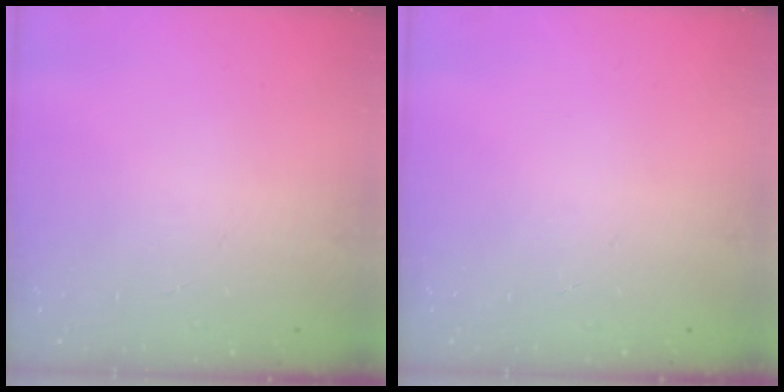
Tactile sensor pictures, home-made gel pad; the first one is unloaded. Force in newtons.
{"total": 0.0}